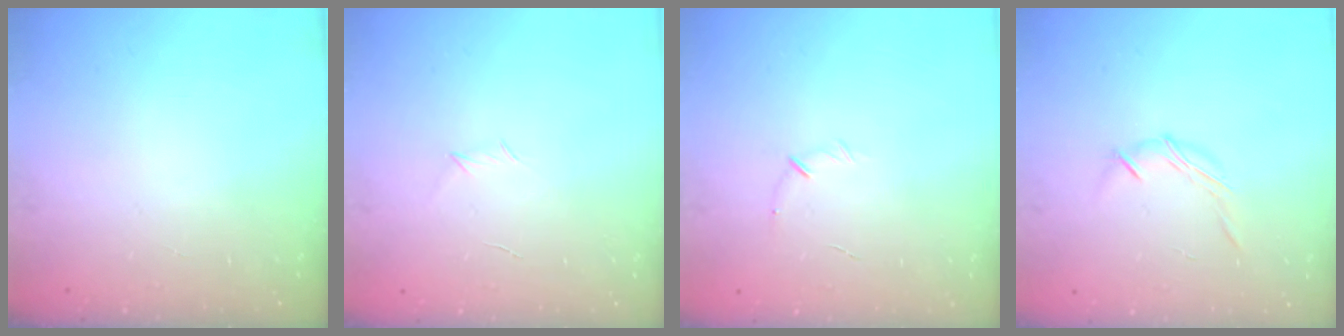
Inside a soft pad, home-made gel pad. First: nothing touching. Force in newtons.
{"total": 3.5, "press": 3.4, "slide": 0.9}
{"total": 4.7, "press": 4.6, "slide": 1.2}
{"total": 5.6, "press": 5.5, "slide": 0.8}